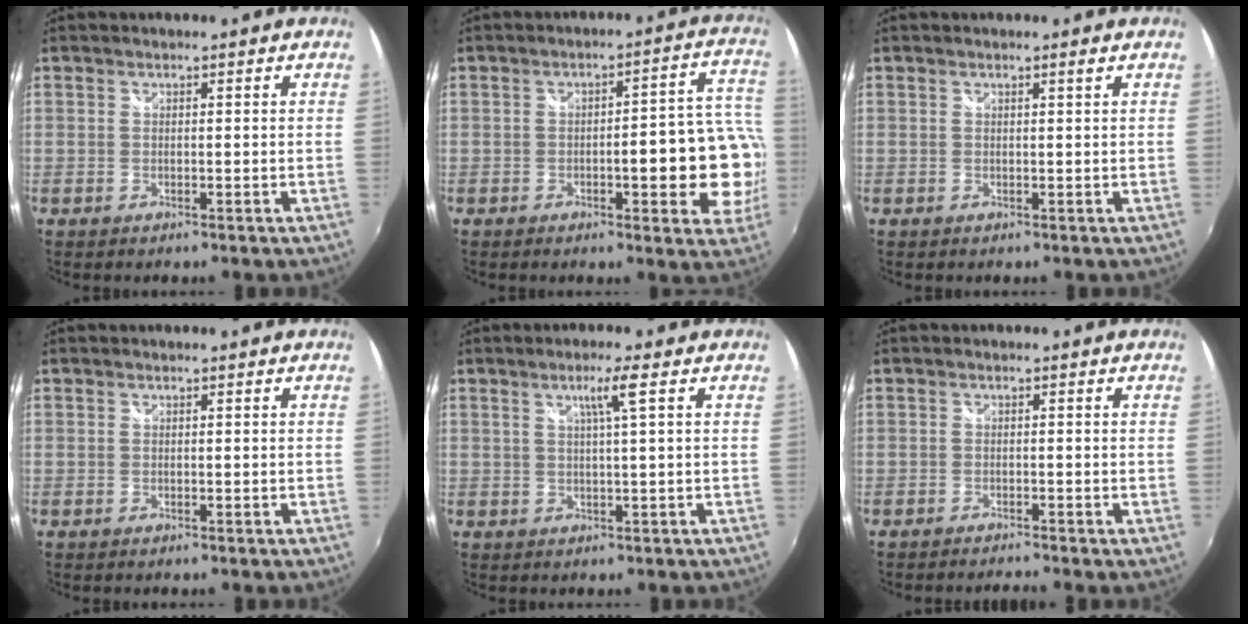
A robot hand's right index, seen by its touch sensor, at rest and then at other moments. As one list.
[{"total": 14.6, "force": [-3.3, 4.0, 13.7], "torque": [-0.172, 0.014, -0.039]}, {"total": 0.6, "force": [0.3, -0.2, 0.4], "torque": [-0.008, -0.002, 0.004]}, {"total": 0.0}, {"total": 3.7, "force": [1.4, -0.8, 3.3], "torque": [-0.060, -0.001, 0.026]}, {"total": 2.0, "force": [-1.9, -0.4, 0.3], "torque": [-0.011, -0.010, -0.038]}]